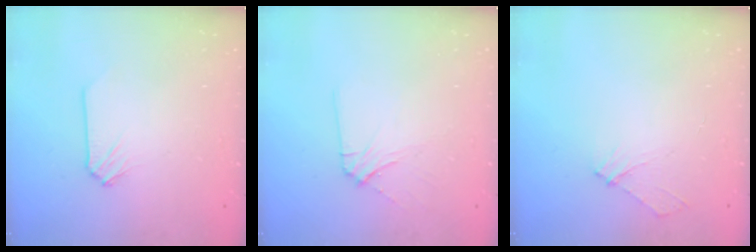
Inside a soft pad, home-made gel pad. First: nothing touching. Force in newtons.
{"total": 4.3, "press": 4.3, "slide": 0.6}
{"total": 3.9, "press": 3.8, "slide": 0.6}